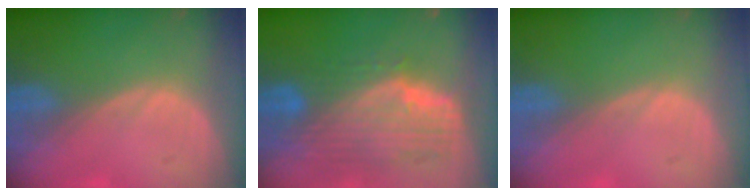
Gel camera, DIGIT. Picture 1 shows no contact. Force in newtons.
{"total": 10.6, "press": 9.2, "slide": 5.4}
{"total": 0.0}